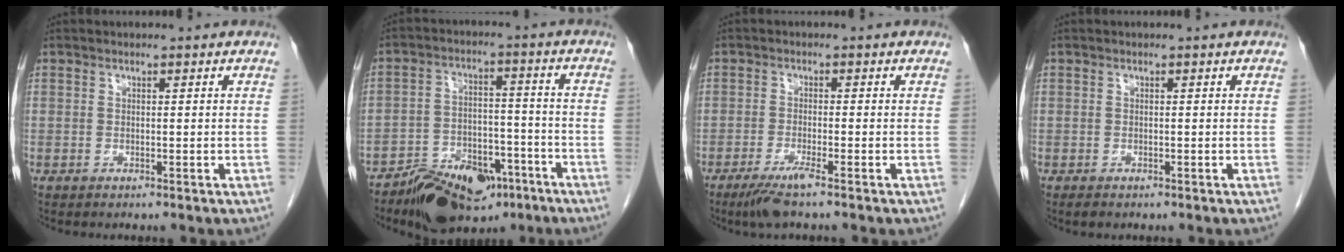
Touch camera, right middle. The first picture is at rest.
{"total": 12.5, "force": [-9.1, 6.0, 6.2], "torque": [-0.090, 0.009, -0.147]}
{"total": 4.1, "force": [-2.8, -0.4, 2.9], "torque": [-0.062, -0.012, -0.057]}
{"total": 1.0, "force": [-0.7, 0.5, 0.4], "torque": [-0.017, -0.003, -0.010]}